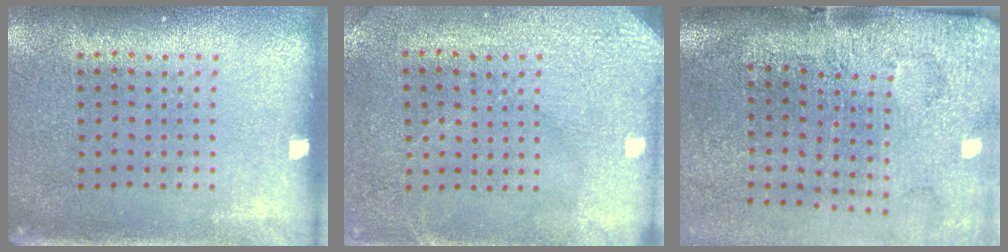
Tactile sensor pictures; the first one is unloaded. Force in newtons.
{"total": 3.0, "press": 2.6, "slide": 1.4}
{"total": 4.4, "press": 3.4, "slide": 2.8}